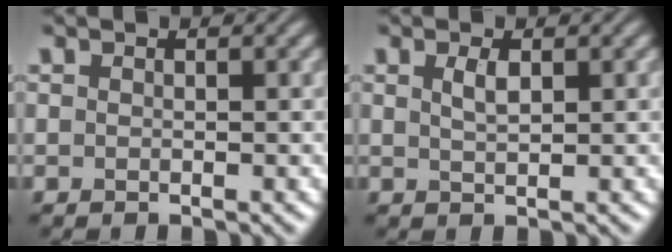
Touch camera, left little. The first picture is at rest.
{"total": 1.5, "force": [0.7, 0.5, 1.2], "torque": [-0.026, 0.002, 0.014]}